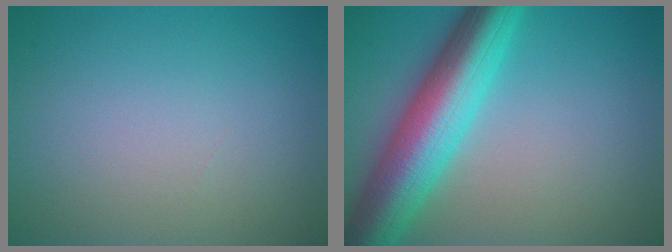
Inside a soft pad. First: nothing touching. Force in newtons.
{"total": 9.6, "press": 9.6, "slide": 0.3}